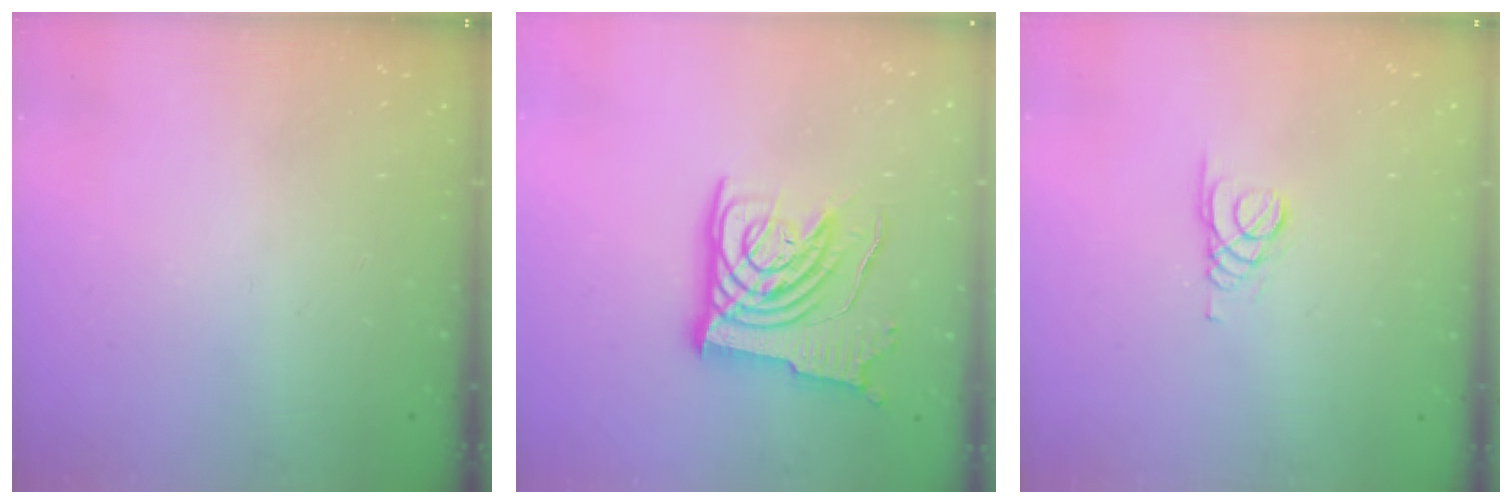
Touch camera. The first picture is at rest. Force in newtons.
{"total": 14.6, "press": 14.5, "slide": 1.8}
{"total": 1.4, "press": 1.4, "slide": 0.2}